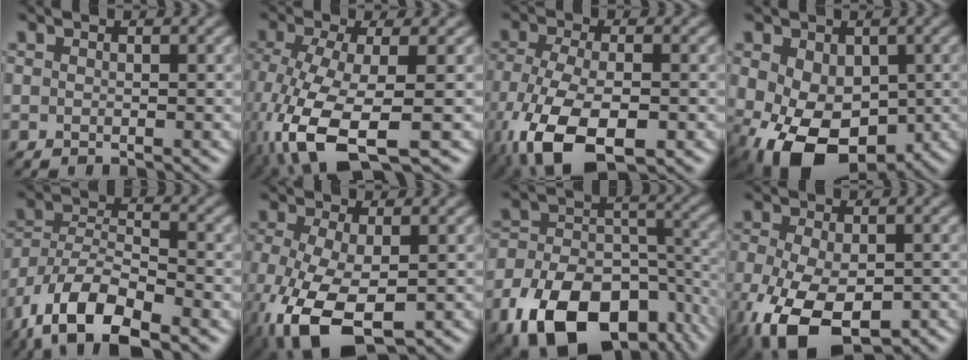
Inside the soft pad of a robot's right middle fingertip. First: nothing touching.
{"total": 10.4, "force": [-4.7, 3.5, 8.5], "torque": [-0.191, -0.024, -0.086]}
{"total": 10.7, "force": [-5.3, 4.8, 8.0], "torque": [-0.177, -0.031, -0.094]}
{"total": 10.3, "force": [-2.8, 6.8, 7.2], "torque": [-0.129, -0.033, -0.039]}
{"total": 10.4, "force": [-6.7, 4.3, 6.8], "torque": [-0.123, -0.002, -0.129]}
{"total": 9.1, "force": [-4.0, 4.0, 7.1], "torque": [-0.163, -0.022, -0.068]}
{"total": 15.8, "force": [-9.1, 9.3, 9.0], "torque": [-0.189, -0.031, -0.141]}
{"total": 10.4, "force": [-5.0, 5.2, 7.5], "torque": [-0.156, -0.034, -0.077]}